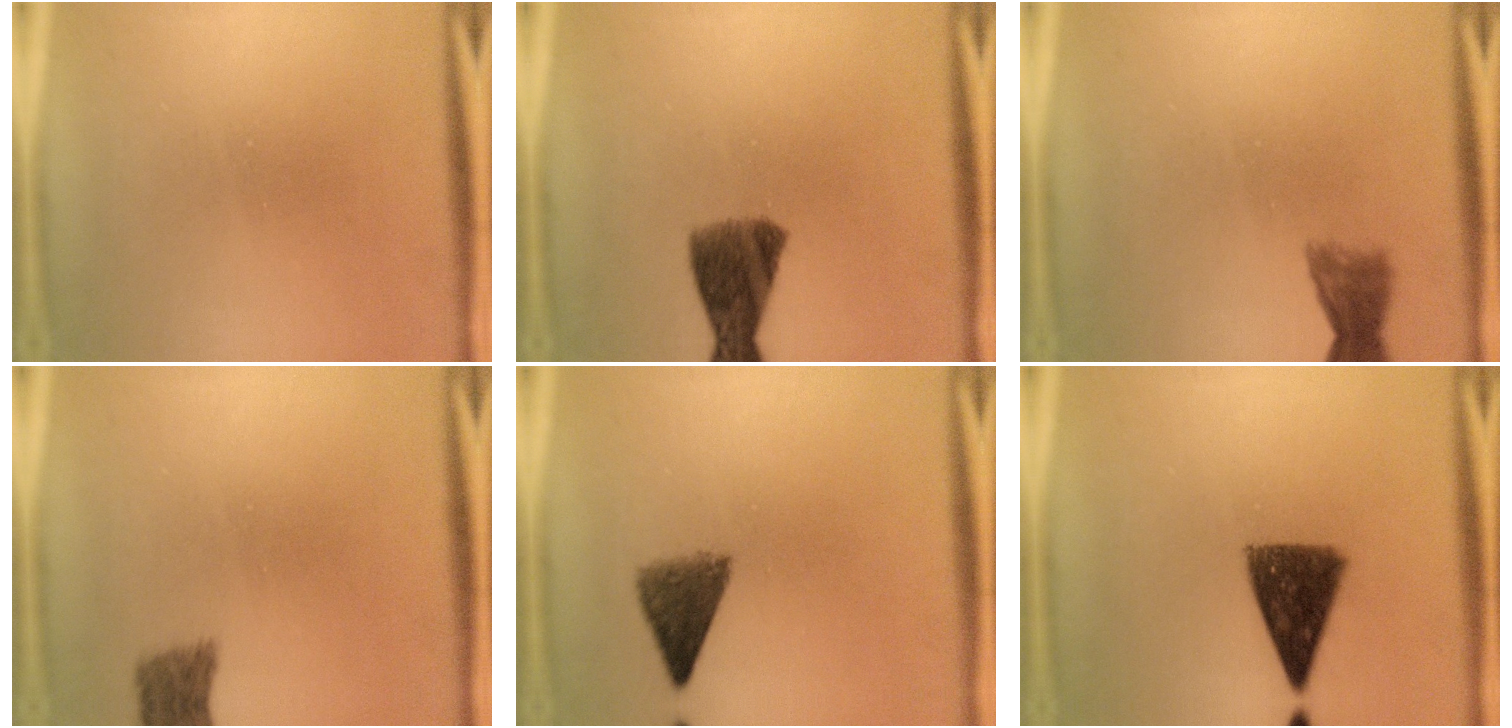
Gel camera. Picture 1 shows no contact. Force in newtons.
{"total": 8.2}
{"total": 3.0}
{"total": 3.1}
{"total": 5.0}
{"total": 9.8}